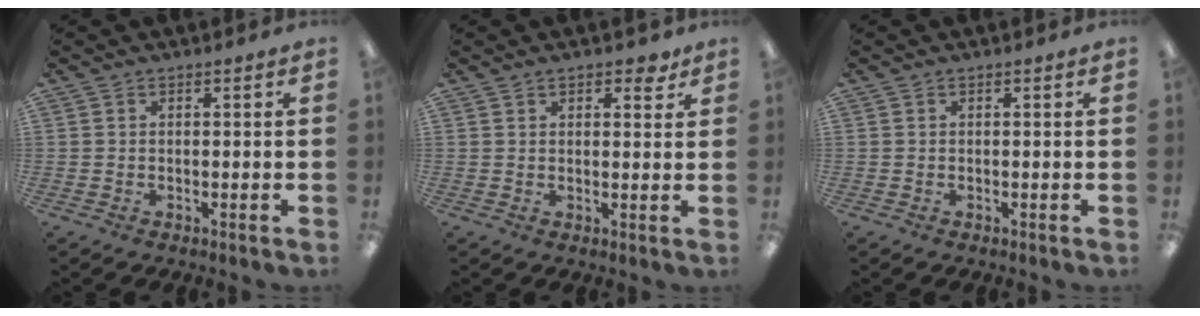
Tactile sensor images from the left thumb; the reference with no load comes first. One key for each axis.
{"total": 3.1, "fx": 2.2, "fy": 1.4, "fz": 1.6, "tx": -0.018, "ty": -0.005, "tz": 0.036}
{"total": 0.0}